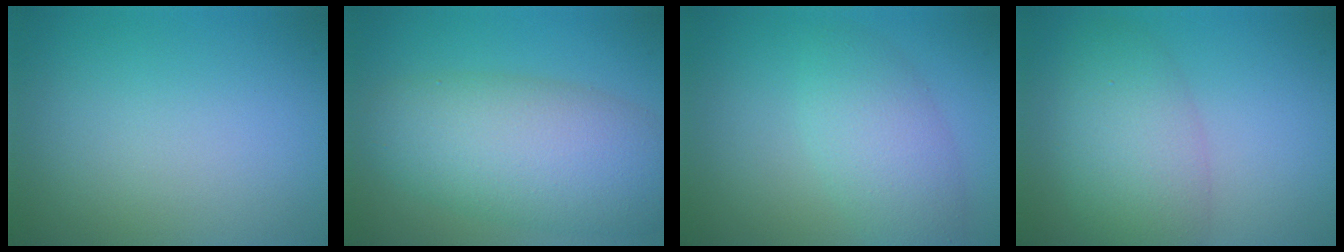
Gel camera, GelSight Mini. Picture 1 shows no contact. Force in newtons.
{"total": 8.5, "press": 8.5, "slide": 0.6}
{"total": 4.0, "press": 4.0, "slide": 0.2}
{"total": 5.4, "press": 5.4, "slide": 0.3}